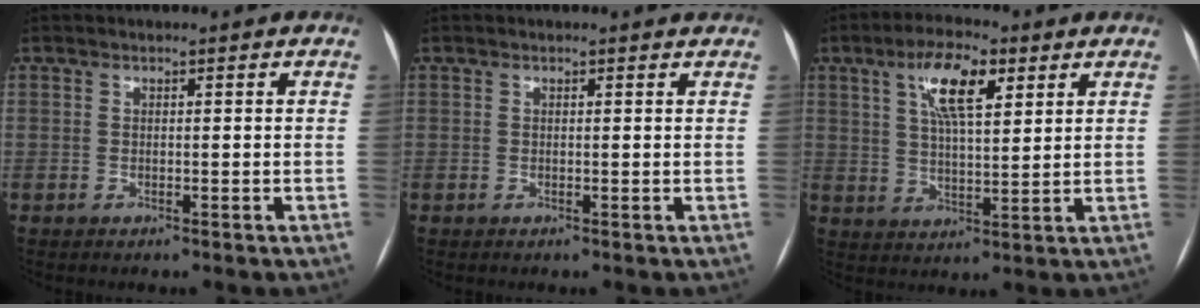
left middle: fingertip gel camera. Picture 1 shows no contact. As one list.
[{"total": 1.0, "force": [0.9, 0.1, 0.0], "torque": [-0.009, -0.003, 0.002]}, {"total": 9.2, "force": [4.3, 2.7, 7.7], "torque": [-0.142, 0.014, 0.078]}]